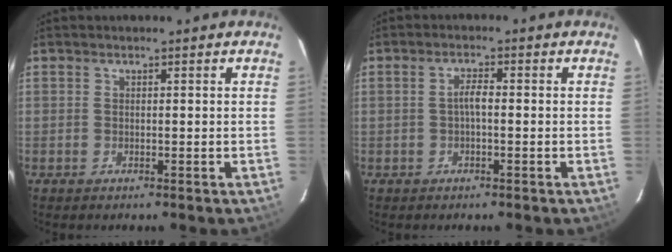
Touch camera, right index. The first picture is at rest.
{"total": 2.0, "force": [-0.3, 0.5, 1.9], "torque": [-0.039, 0.008, -0.006]}